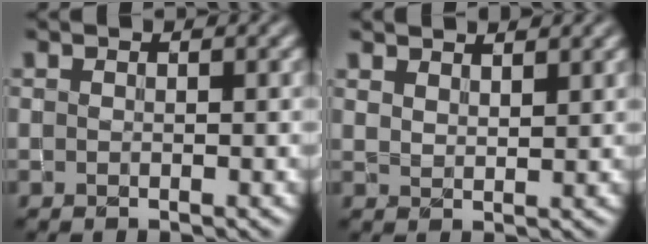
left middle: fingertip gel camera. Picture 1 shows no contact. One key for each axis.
{"total": 2.3, "fx": 2.2, "fy": 0.4, "fz": 0.6, "tx": -0.005, "ty": 0.002, "tz": 0.034}